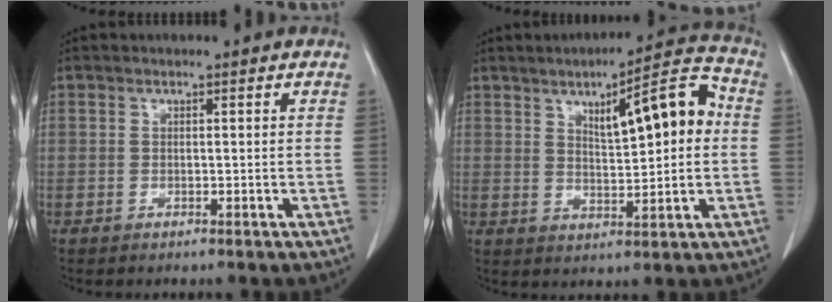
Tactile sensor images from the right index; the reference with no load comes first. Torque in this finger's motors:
{"motor_torque": [0.36, 0.16, 0.23, 0.04]}